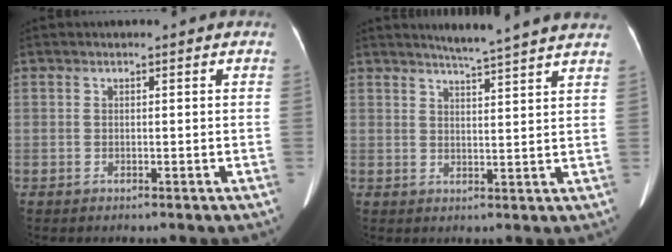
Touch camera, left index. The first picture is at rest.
{"total": 9.8, "force": [8.9, -0.9, 3.9], "torque": [-0.059, 0.003, 0.105]}